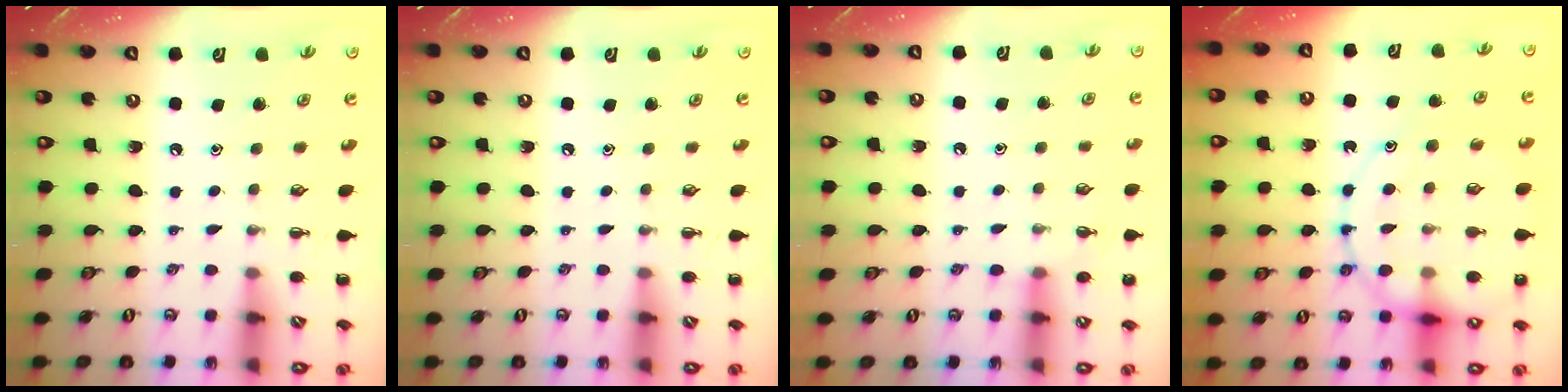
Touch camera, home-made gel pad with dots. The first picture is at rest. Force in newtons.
{"total": 0.0}
{"total": 6.8, "press": 6.5, "slide": 1.7}
{"total": 17.1, "press": 17.0, "slide": 2.3}